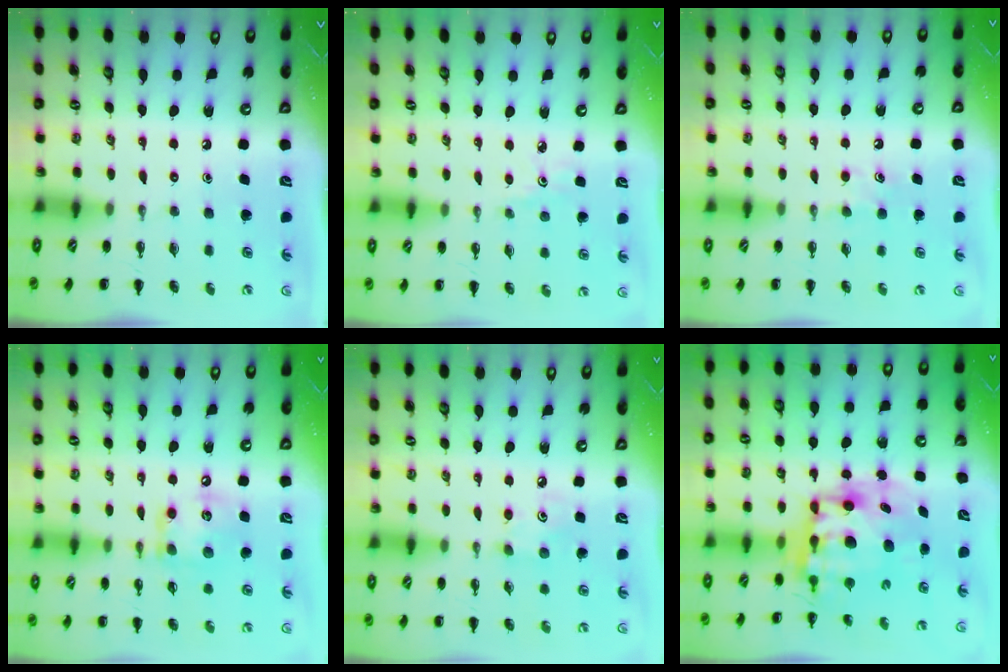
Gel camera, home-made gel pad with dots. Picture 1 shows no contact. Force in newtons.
{"total": 2.2, "press": 2.1, "slide": 0.7}
{"total": 6.0, "press": 5.7, "slide": 1.8}
{"total": 12.5, "press": 12.3, "slide": 1.9}
{"total": 3.2, "press": 3.1, "slide": 0.9}
{"total": 10.9, "press": 10.6, "slide": 2.4}